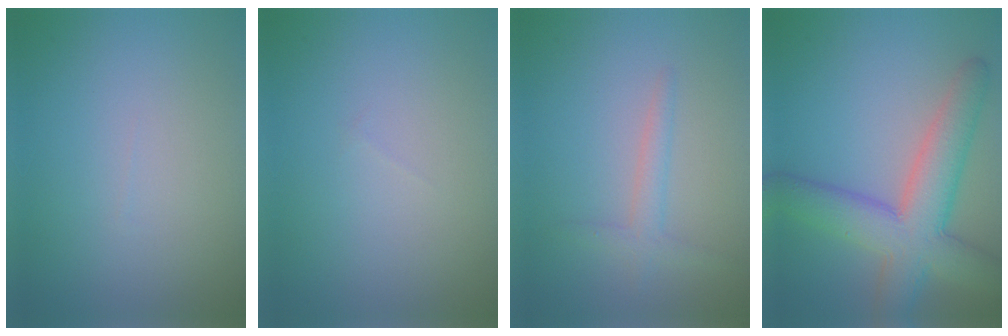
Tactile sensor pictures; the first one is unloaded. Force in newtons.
{"total": 0.0}
{"total": 1.8, "press": 1.8, "slide": 0.1}
{"total": 7.8, "press": 7.8, "slide": 0.4}